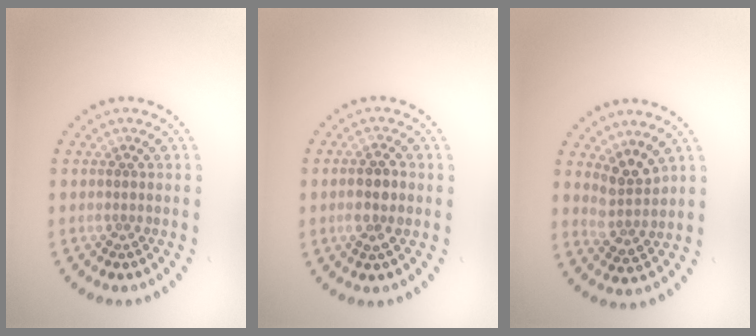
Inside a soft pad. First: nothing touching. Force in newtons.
{"total": 2.6, "press": 2.5, "slide": 0.7}
{"total": 2.7, "press": 2.0, "slide": 1.8}